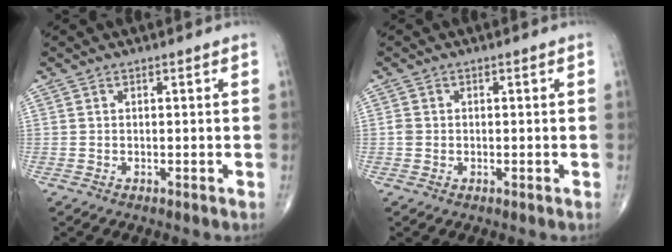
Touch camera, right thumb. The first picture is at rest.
{"total": 1.2, "force": [-0.1, 1.1, 0.5], "torque": [-0.006, 0.001, -0.003]}